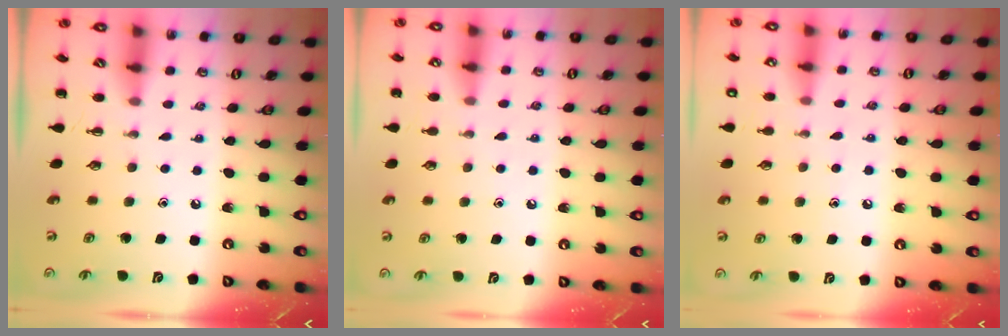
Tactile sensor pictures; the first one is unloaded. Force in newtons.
{"total": 6.2, "press": 5.9, "slide": 2.0}
{"total": 6.7, "press": 6.5, "slide": 1.8}